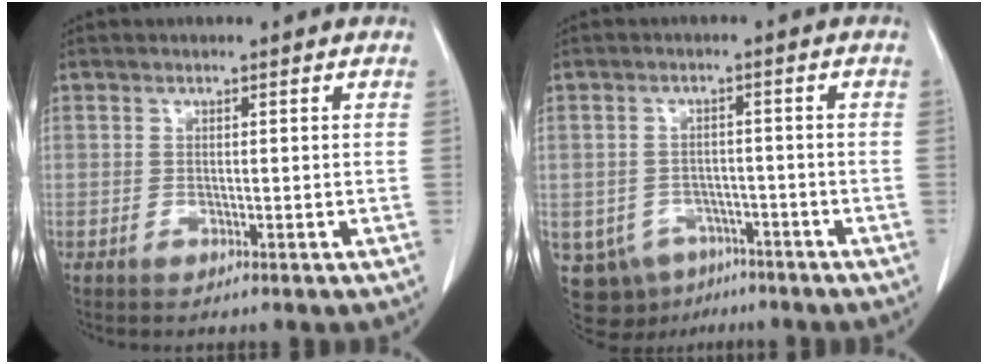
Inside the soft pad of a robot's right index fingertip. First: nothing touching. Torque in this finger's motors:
{"motor_torque": [-0.46, -0.02, -0.75, -0.21]}